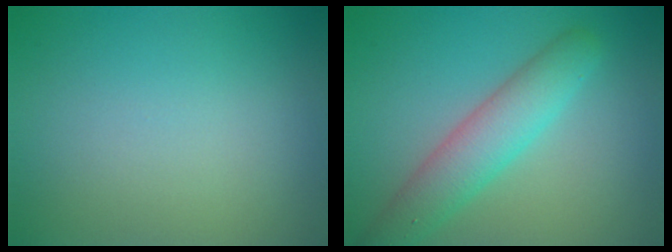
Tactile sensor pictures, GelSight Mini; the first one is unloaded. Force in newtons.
{"total": 4.9, "press": 4.9, "slide": 0.1}